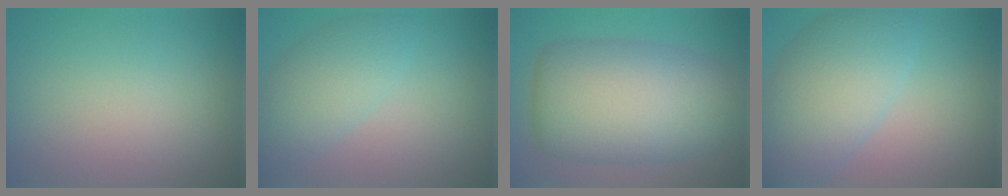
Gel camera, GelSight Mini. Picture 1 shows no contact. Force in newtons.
{"total": 4.5, "press": 4.5, "slide": 0.0}
{"total": 11.4, "press": 11.4, "slide": 0.1}
{"total": 8.3, "press": 8.3, "slide": 0.2}